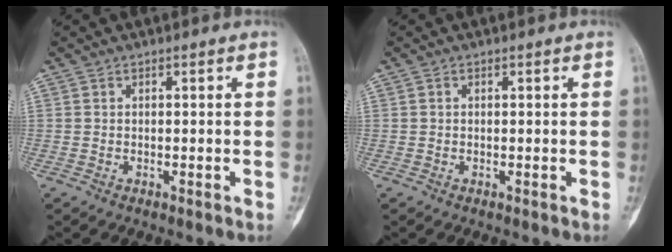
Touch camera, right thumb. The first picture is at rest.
{"total": 0.0}